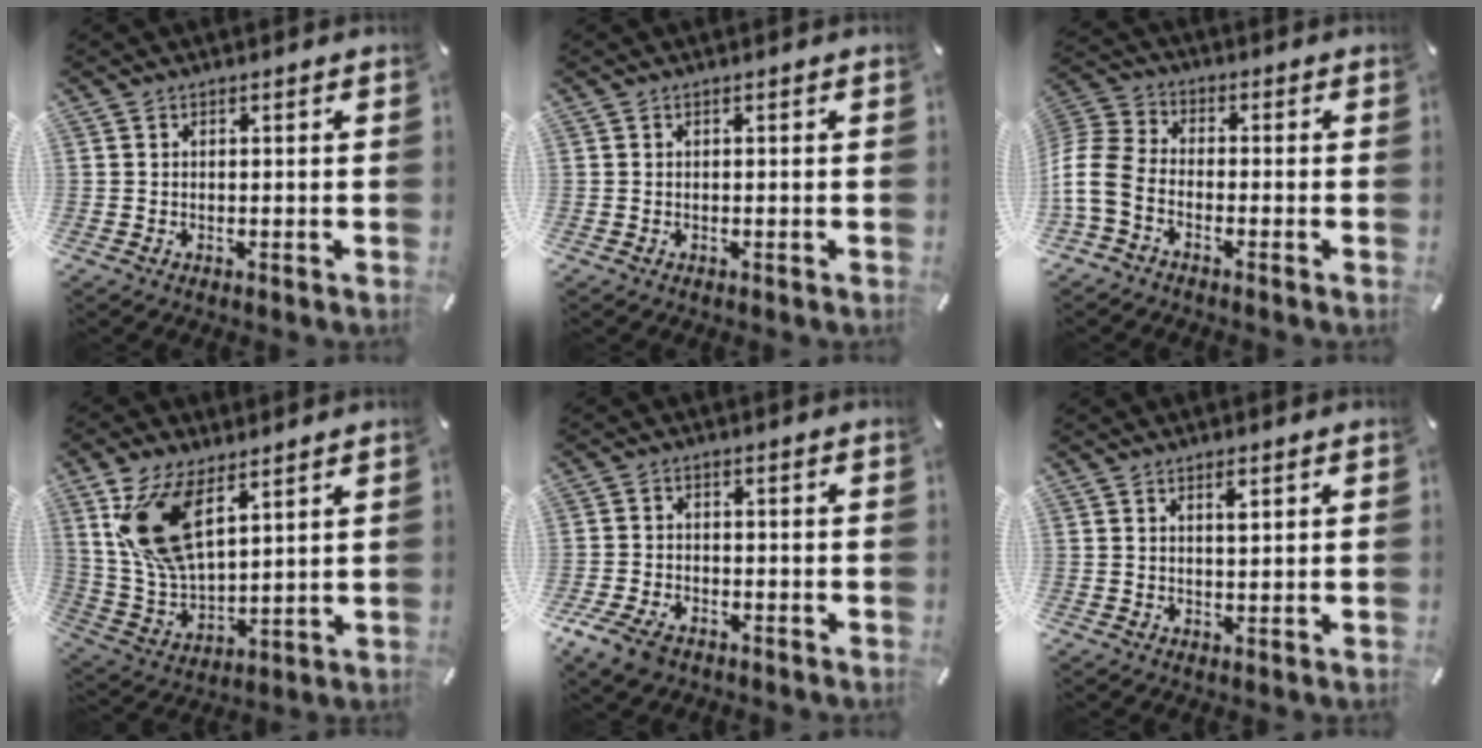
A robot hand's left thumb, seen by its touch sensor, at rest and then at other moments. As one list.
[{"total": 0.0}, {"total": 8.9, "force": [-4.2, 5.7, 5.5], "torque": [-0.130, 0.014, -0.080]}, {"total": 15.6, "force": [8.1, 8.1, 10.6], "torque": [-0.251, -0.019, 0.147]}, {"total": 5.7, "force": [-3.7, 3.3, 2.8], "torque": [-0.073, 0.011, -0.074]}, {"total": 2.3, "force": [1.1, 0.6, 1.9], "torque": [-0.032, -0.002, 0.017]}]